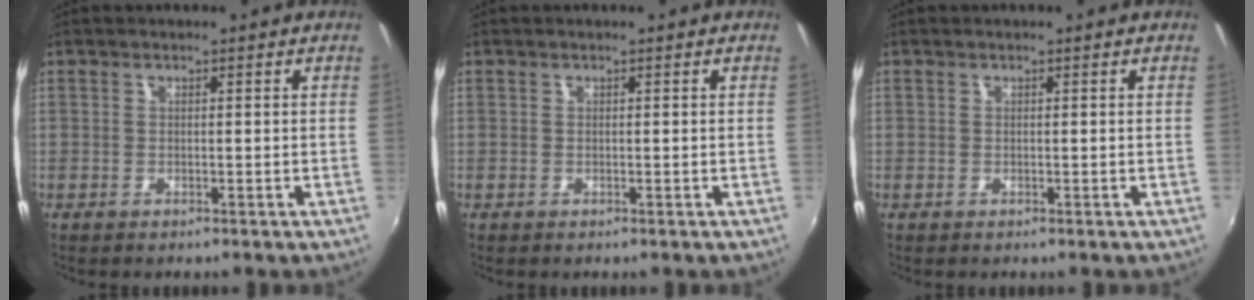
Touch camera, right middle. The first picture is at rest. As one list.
[{"total": 0.0}, {"total": 0.0}]